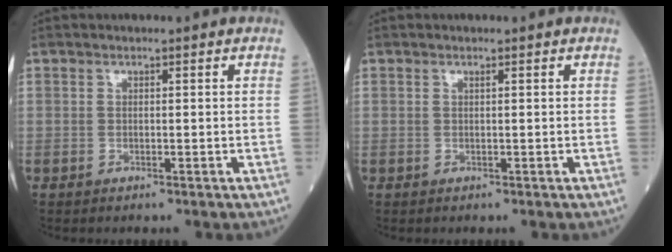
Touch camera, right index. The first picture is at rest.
{"total": 0.0}